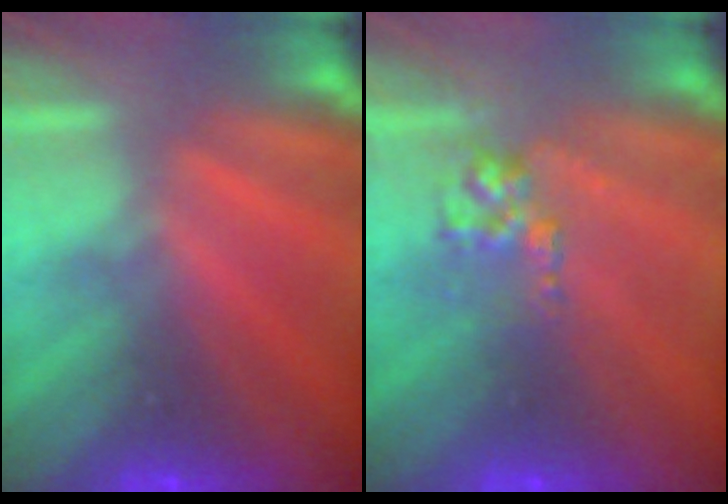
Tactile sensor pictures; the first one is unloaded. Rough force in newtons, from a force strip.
{"total": 2.8}